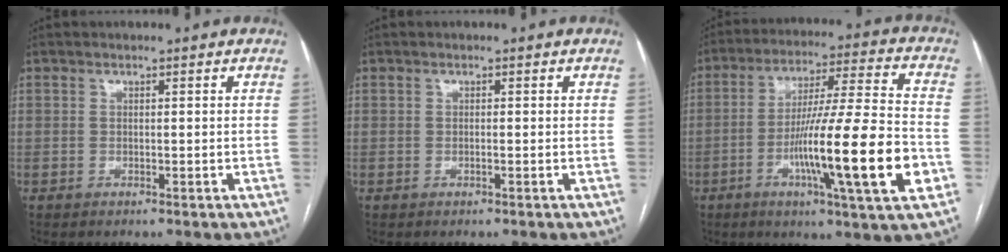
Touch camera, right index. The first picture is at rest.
{"total": 0.0}
{"total": 19.4, "force": [-5.5, 0.0, 18.5], "torque": [-0.293, -0.011, -0.092]}